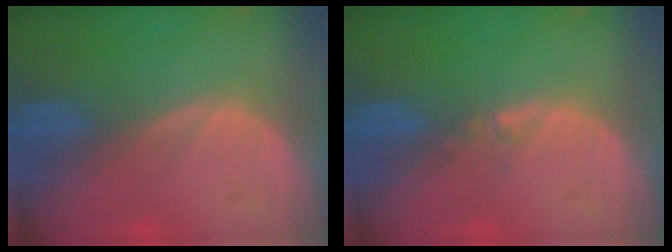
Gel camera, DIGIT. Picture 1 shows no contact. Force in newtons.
{"total": 0.6, "press": 0.6, "slide": 0.2}